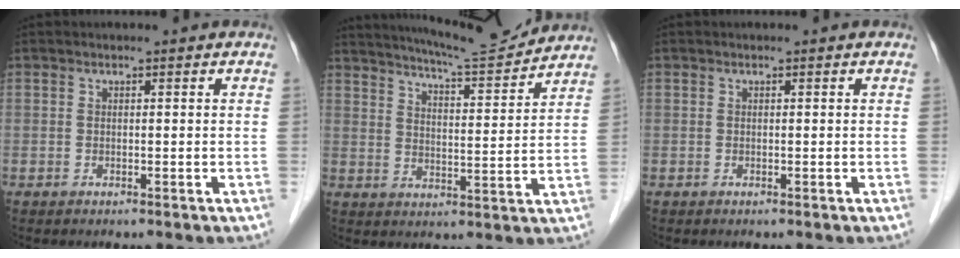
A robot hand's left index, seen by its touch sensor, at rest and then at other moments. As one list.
[{"total": 12.3, "force": [11.7, -0.1, 3.8], "torque": [-0.065, -0.006, 0.168]}, {"total": 0.0}]